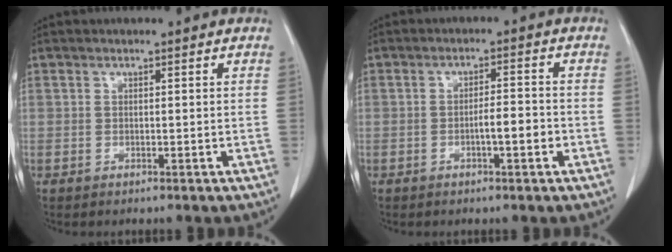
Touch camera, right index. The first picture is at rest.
{"total": 3.6, "force": [-1.3, 0.6, 3.3], "torque": [-0.050, 0.004, -0.020]}